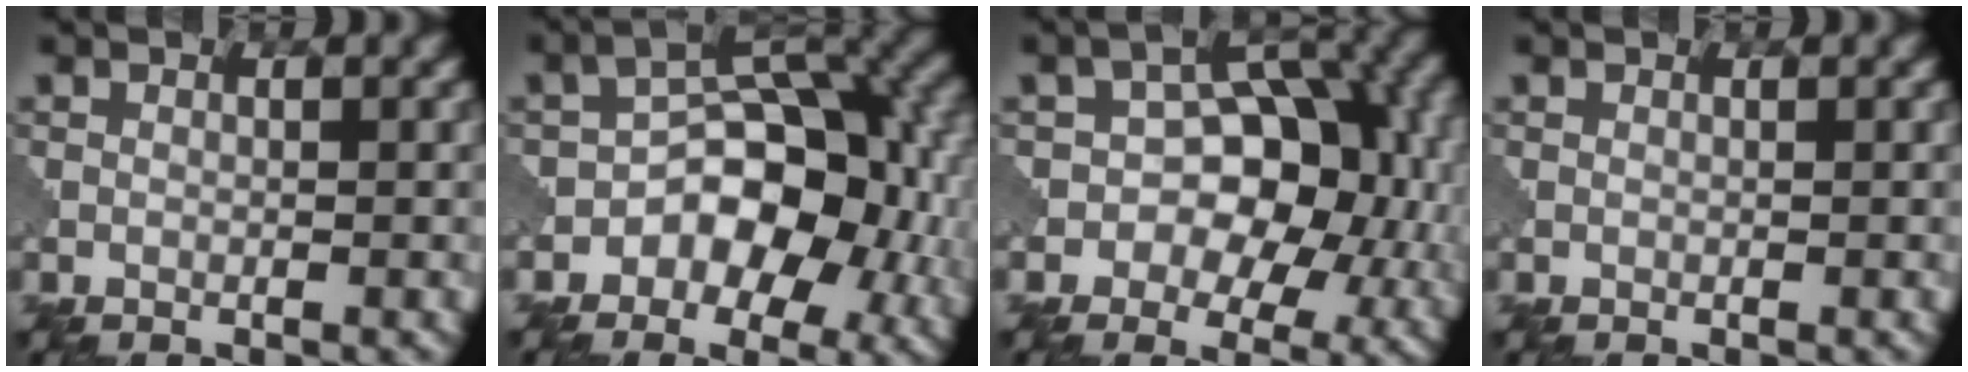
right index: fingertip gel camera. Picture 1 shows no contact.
{"total": 9.5, "force": [-2.2, 6.1, 7.0], "torque": [-0.078, 0.010, -0.043]}
{"total": 11.4, "force": [-0.1, 7.5, 8.5], "torque": [-0.089, 0.004, -0.010]}
{"total": 0.0}